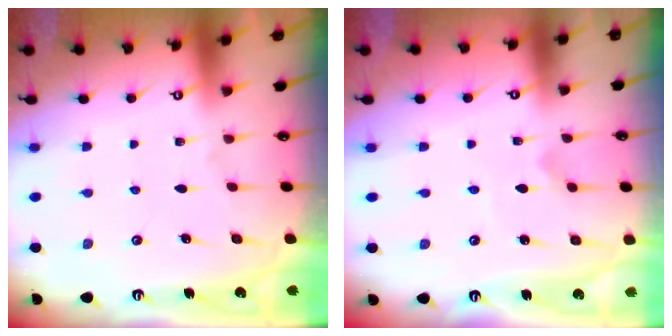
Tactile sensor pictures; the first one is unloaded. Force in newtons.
{"total": 2.3, "press": 2.3, "slide": 0.1}